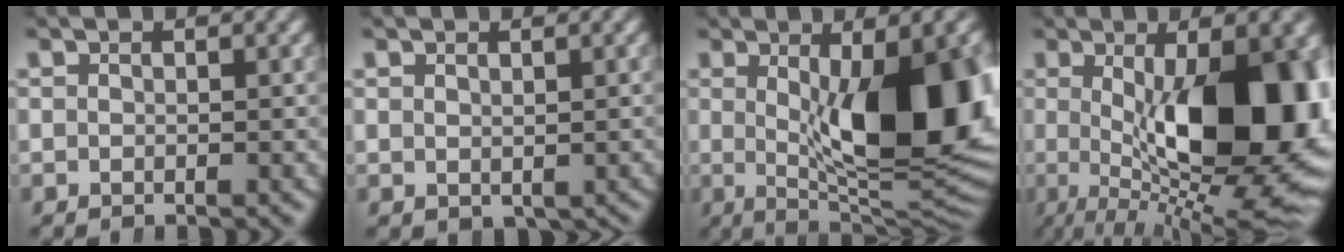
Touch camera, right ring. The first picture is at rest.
{"total": 0.6, "force": [0.2, 0.5, 0.3], "torque": [0.006, -0.007, 0.015]}
{"total": 16.5, "force": [0.3, 6.0, 15.4], "torque": [-0.205, -0.013, 0.022]}
{"total": 17.3, "force": [-0.9, 7.2, 15.7], "torque": [-0.225, -0.019, 0.008]}